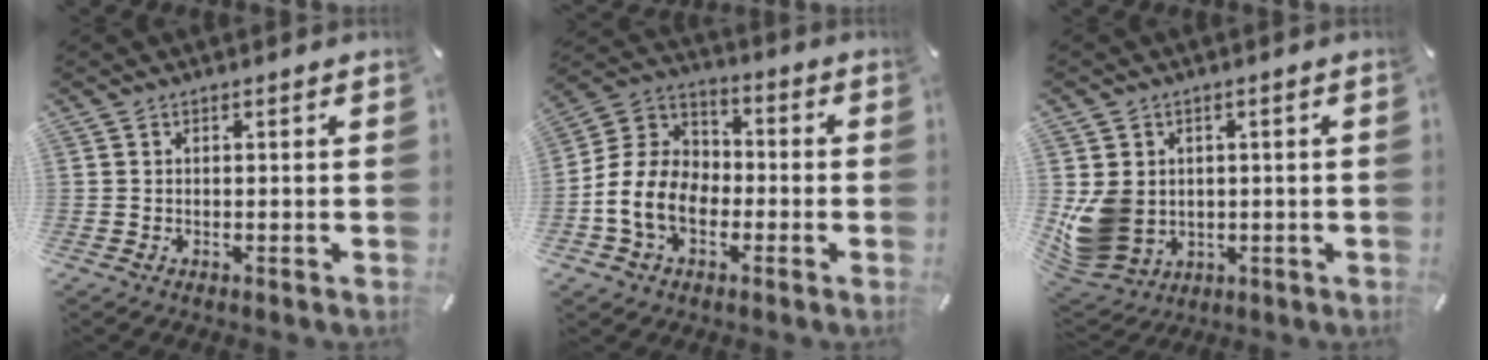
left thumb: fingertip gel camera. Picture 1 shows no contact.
{"total": 12.0, "force": [-4.2, 9.1, 6.5], "torque": [-0.154, 0.023, -0.078]}
{"total": 10.1, "force": [-0.2, 9.2, 4.2], "torque": [-0.100, -0.004, -0.001]}